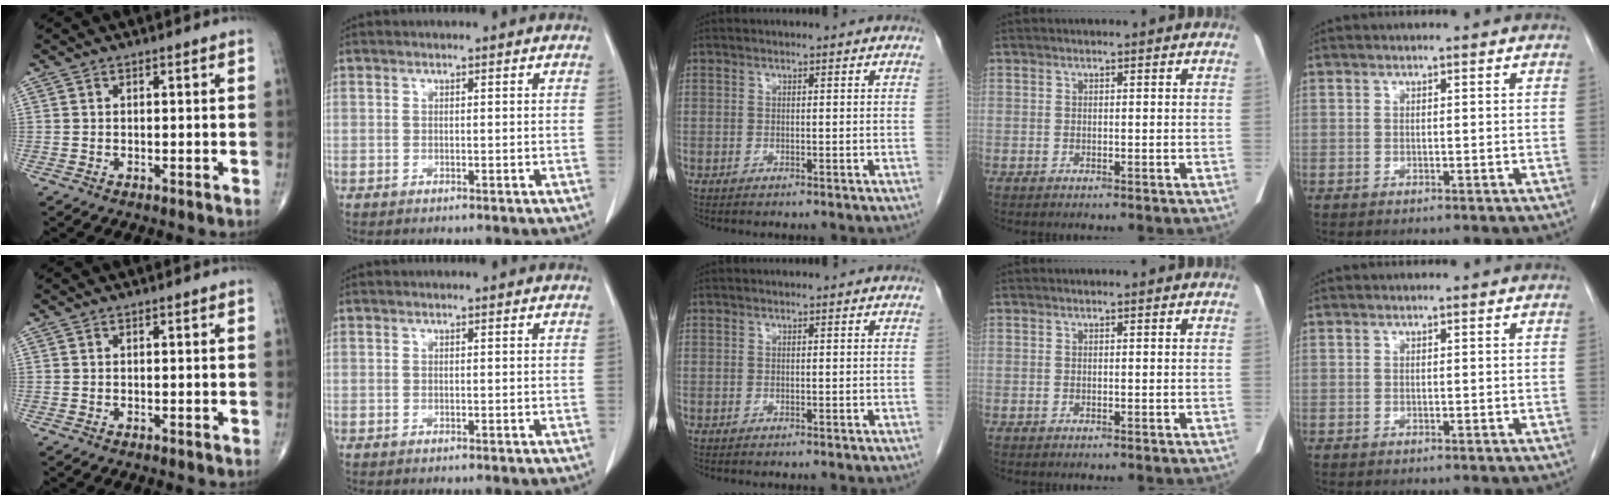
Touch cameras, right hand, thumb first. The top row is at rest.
{}